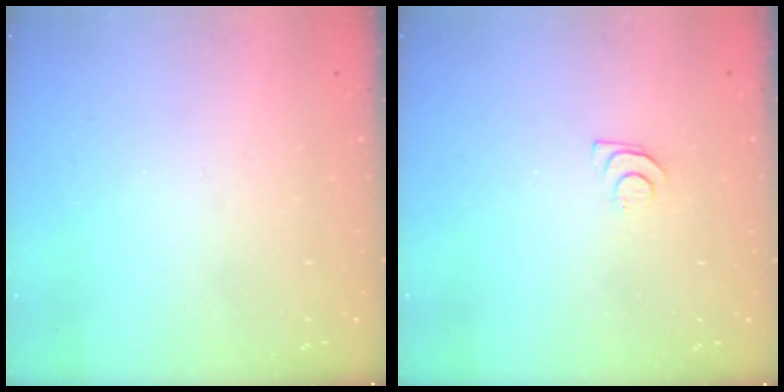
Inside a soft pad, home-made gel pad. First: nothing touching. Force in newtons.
{"total": 4.2, "press": 4.2, "slide": 0.5}